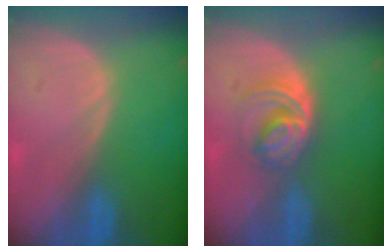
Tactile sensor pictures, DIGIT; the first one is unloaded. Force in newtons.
{"total": 6.1, "press": 5.3, "slide": 3.1}